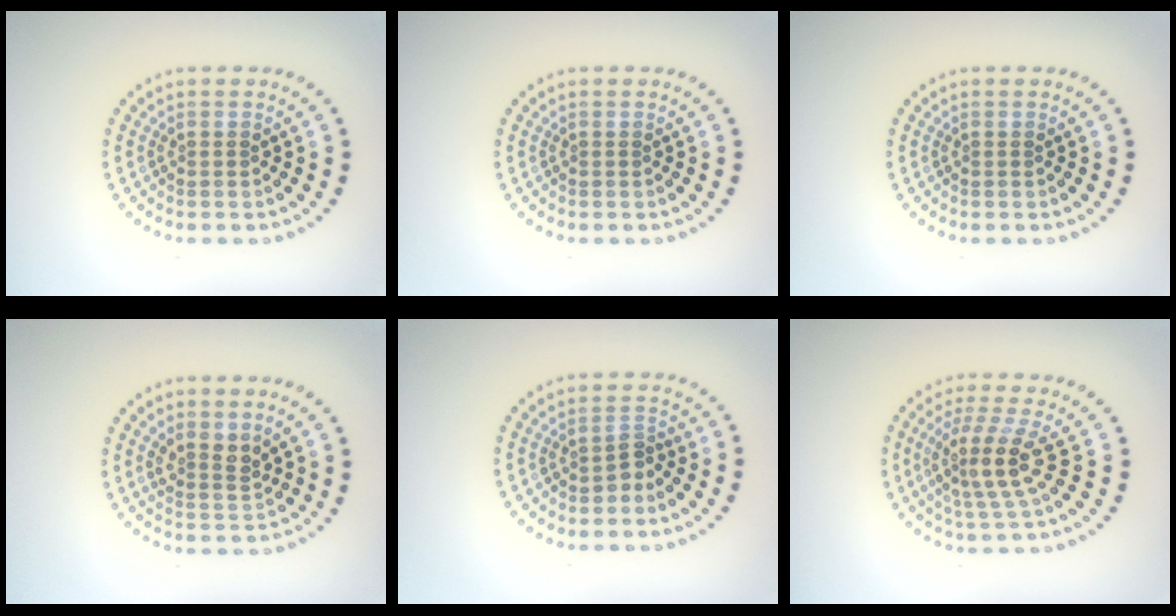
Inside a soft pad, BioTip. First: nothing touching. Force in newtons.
{"total": 0.0}
{"total": 0.0}
{"total": 2.2, "press": 1.7, "slide": 1.4}
{"total": 1.5, "press": 1.2, "slide": 0.9}
{"total": 4.0, "press": 3.2, "slide": 2.3}